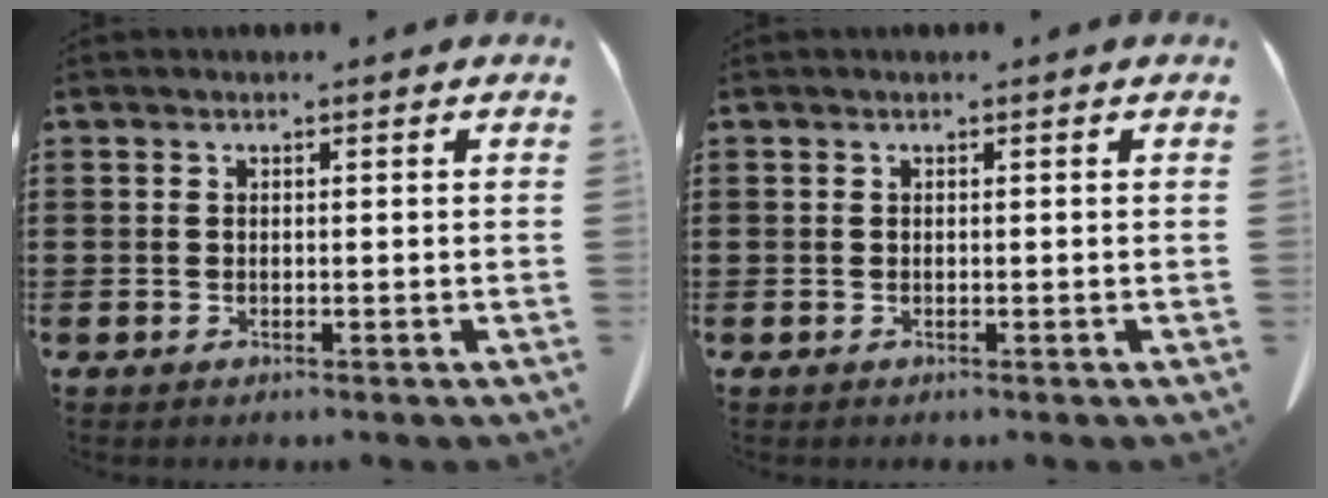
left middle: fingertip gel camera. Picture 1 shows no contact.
{"total": 0.0}